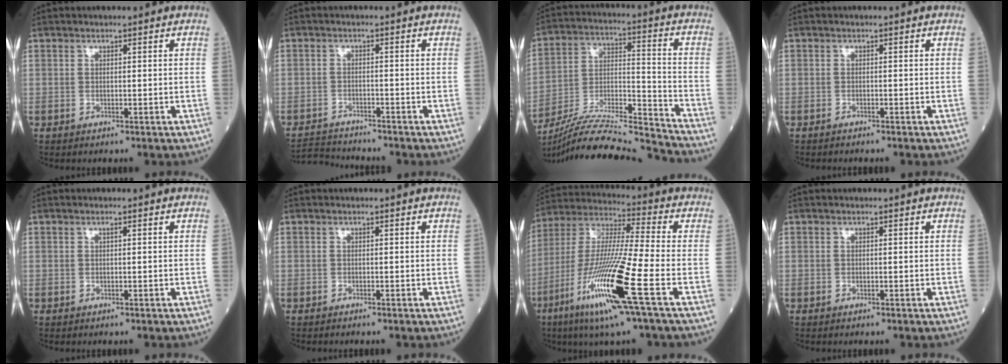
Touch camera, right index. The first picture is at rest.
{"total": 3.8, "force": [-3.7, -0.3, -0.8], "torque": [0.011, -0.012, -0.069]}
{"total": 20.0, "force": [-19.0, -1.4, 6.2], "torque": [-0.132, -0.004, -0.325]}
{"total": 0.5, "force": [-0.4, -0.1, 0.3], "torque": [-0.008, -0.001, -0.008]}
{"total": 0.0}
{"total": 0.0}
{"total": 18.3, "force": [-7.8, -0.5, 16.6], "torque": [-0.354, -0.037, -0.154]}
{"total": 0.0}